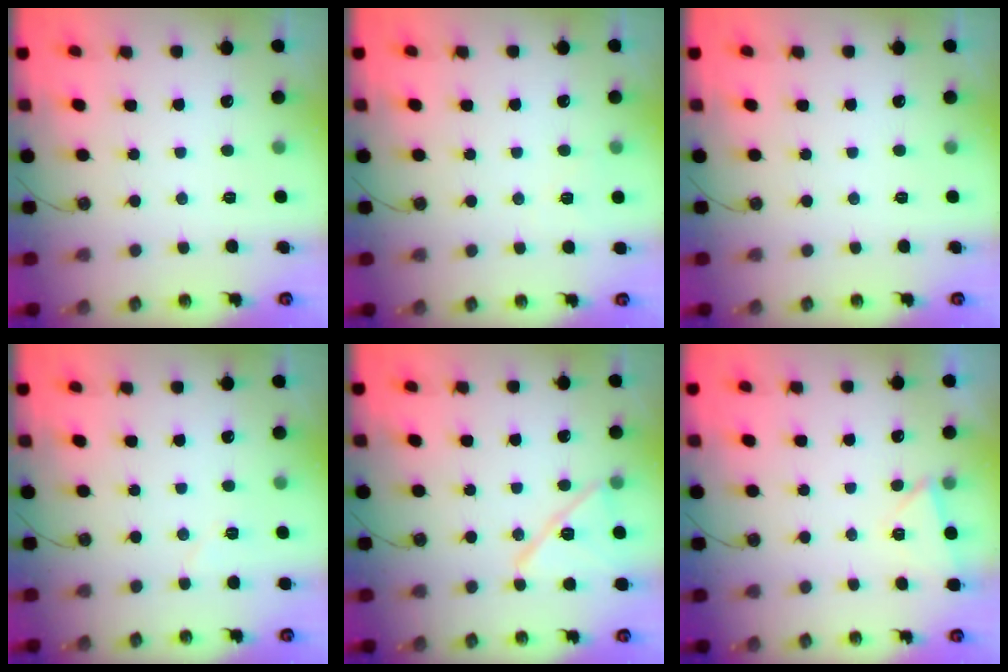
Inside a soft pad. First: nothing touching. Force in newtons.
{"total": 3.7, "press": 3.6, "slide": 1.0}
{"total": 0.0}
{"total": 4.6, "press": 3.8, "slide": 2.6}
{"total": 13.1, "press": 13.1, "slide": 0.7}
{"total": 2.4, "press": 2.0, "slide": 1.2}